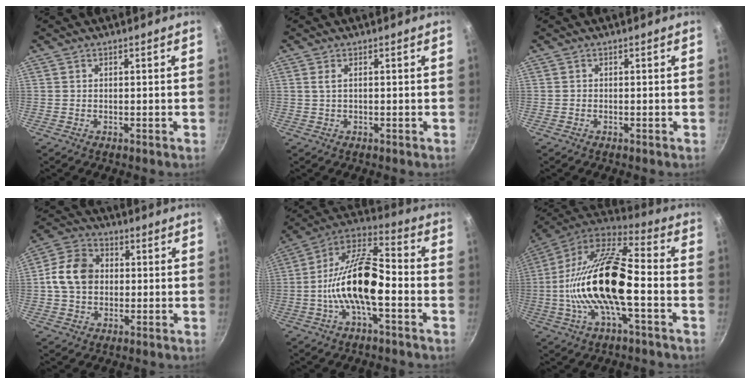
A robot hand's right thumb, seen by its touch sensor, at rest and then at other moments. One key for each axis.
{"total": 1.2, "fx": 0.1, "fy": 0.3, "fz": 1.1, "tx": -0.026, "ty": 0.003, "tz": 0.004}
{"total": 0.0}
{"total": 10.7, "fx": 0.3, "fy": 8.4, "fz": 6.6, "tx": -0.096, "ty": 0.018, "tz": -0.012}
{"total": 16.6, "fx": -3.7, "fy": 6.5, "fz": 14.9, "tx": -0.261, "ty": 0.042, "tz": -0.086}
{"total": 22.3, "fx": -3.5, "fy": 8.4, "fz": 20.4, "tx": -0.385, "ty": 0.038, "tz": -0.081}